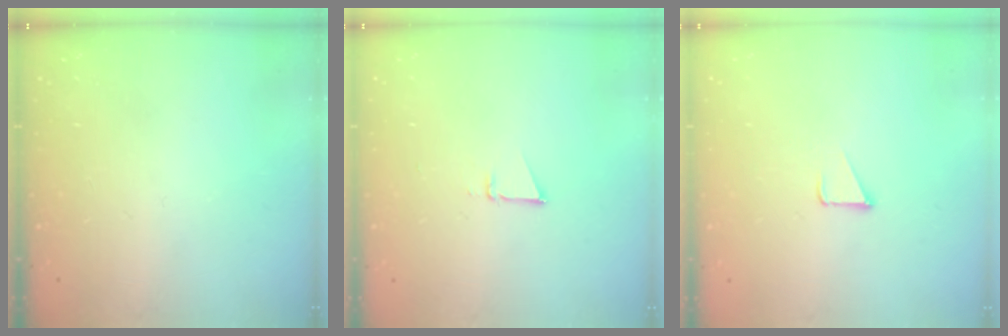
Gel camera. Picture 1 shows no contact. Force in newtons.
{"total": 3.0, "press": 2.9, "slide": 0.8}
{"total": 1.5, "press": 1.5, "slide": 0.1}